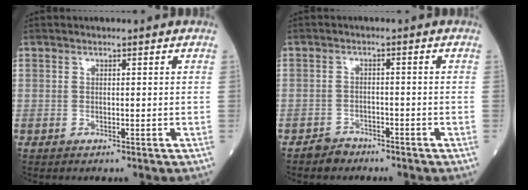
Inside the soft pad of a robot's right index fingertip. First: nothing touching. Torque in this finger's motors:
{"motor_torque": [-0.04, -0.10, -0.01, 0.01]}